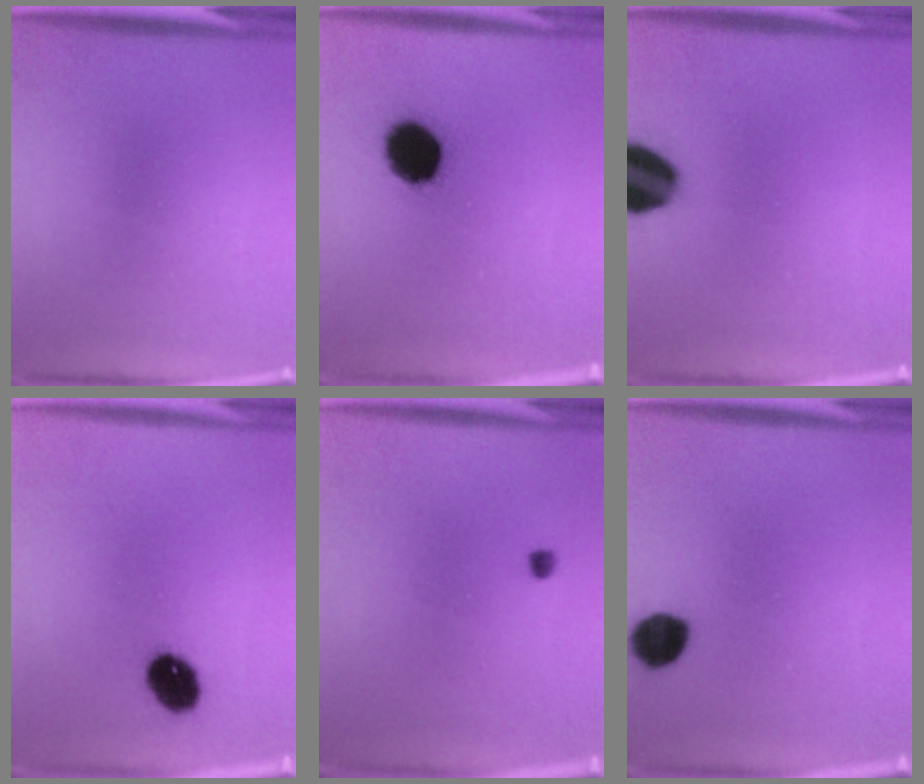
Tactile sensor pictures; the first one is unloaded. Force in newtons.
{"total": 13.6}
{"total": 14.6}
{"total": 6.9}
{"total": 1.0}
{"total": 6.7}